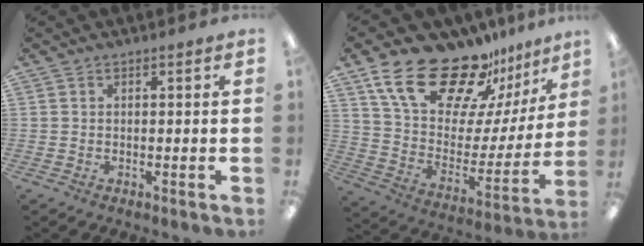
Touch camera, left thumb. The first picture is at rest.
{"total": 23.2, "force": [18.0, 10.1, 10.7], "torque": [-0.181, -0.121, 0.319]}